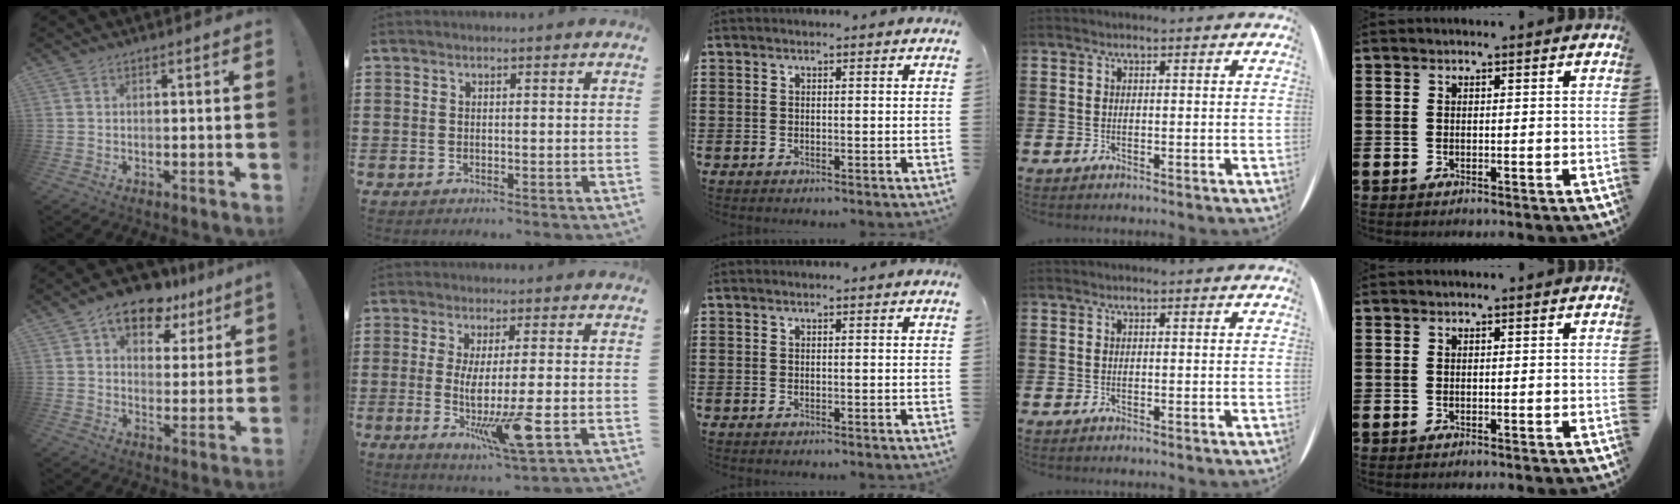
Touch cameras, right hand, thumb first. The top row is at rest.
{"thumb": {"total": 12.4, "force": [8.3, 6.8, 6.1], "torque": [-0.090, -0.048, 0.149]}, "index": {"total": 9.6, "force": [-1.5, 1.1, 9.4], "torque": [-0.190, -0.028, -0.028]}}